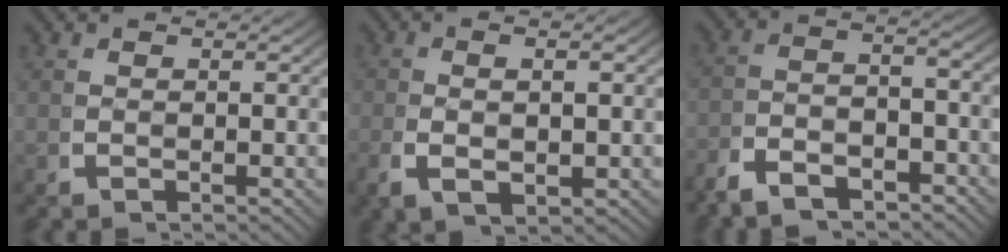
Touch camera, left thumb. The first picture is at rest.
{"total": 3.5, "force": [-0.1, 1.3, 3.2], "torque": [-0.070, -0.004, 0.006]}
{"total": 4.3, "force": [-2.9, 1.7, 2.7], "torque": [-0.047, -0.009, -0.051]}